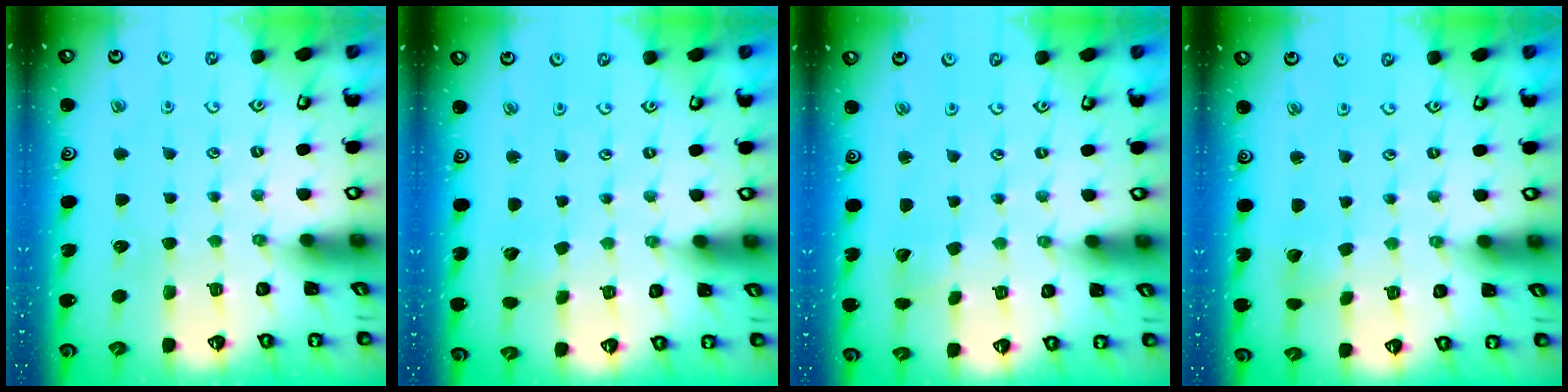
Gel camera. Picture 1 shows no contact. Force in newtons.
{"total": 1.9, "press": 1.9, "slide": 0.2}
{"total": 2.0, "press": 2.0, "slide": 0.2}
{"total": 2.4, "press": 2.4, "slide": 0.2}